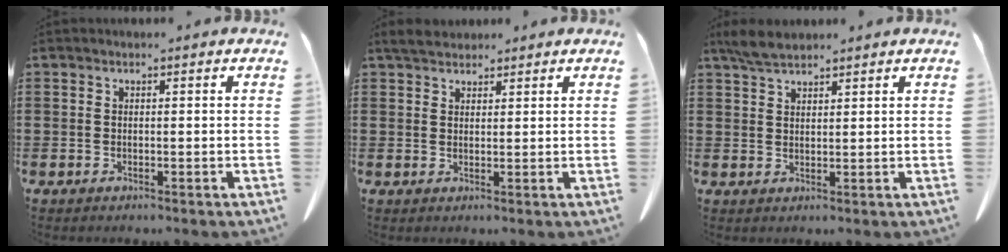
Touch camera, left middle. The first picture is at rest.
{"total": 2.8, "force": [2.5, 0.8, 0.8], "torque": [-0.022, 0.002, 0.051]}
{"total": 3.6, "force": [3.0, 0.9, 1.8], "torque": [-0.044, -0.001, 0.057]}